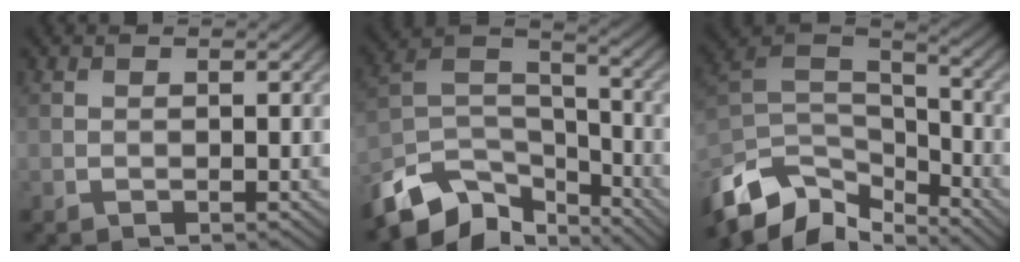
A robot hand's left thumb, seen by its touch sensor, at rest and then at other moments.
{"total": 12.0, "force": [-8.5, 5.9, 6.1], "torque": [-0.128, -0.008, -0.164]}
{"total": 11.5, "force": [-7.9, 6.1, 5.7], "torque": [-0.150, -0.004, -0.152]}